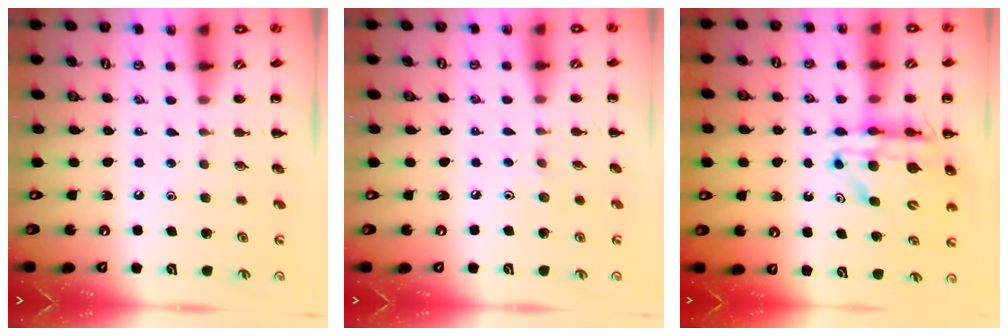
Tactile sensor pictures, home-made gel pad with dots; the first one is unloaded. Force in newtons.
{"total": 3.1, "press": 2.9, "slide": 1.2}
{"total": 12.9, "press": 12.2, "slide": 3.9}